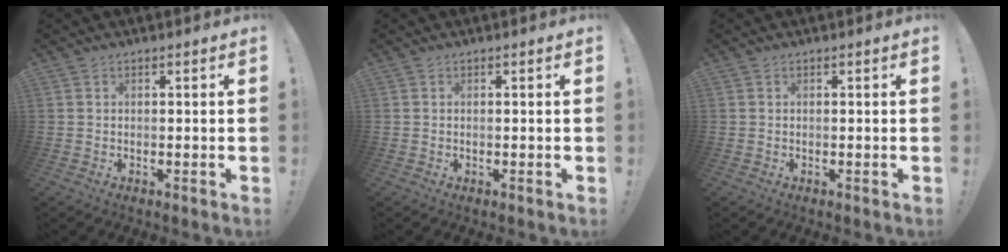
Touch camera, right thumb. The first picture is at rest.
{"total": 0.0}
{"total": 0.0}